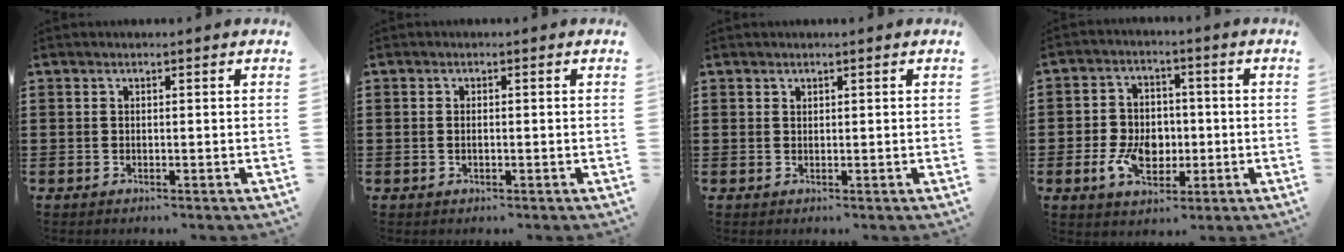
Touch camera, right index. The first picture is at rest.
{"total": 0.8, "force": [-0.1, 0.3, 0.7], "torque": [-0.016, -0.002, -0.002]}
{"total": 0.5, "force": [0.4, 0.3, 0.0], "torque": [-0.001, 0.002, 0.008]}
{"total": 7.3, "force": [-1.5, 5.1, 5.0], "torque": [-0.113, 0.010, -0.029]}